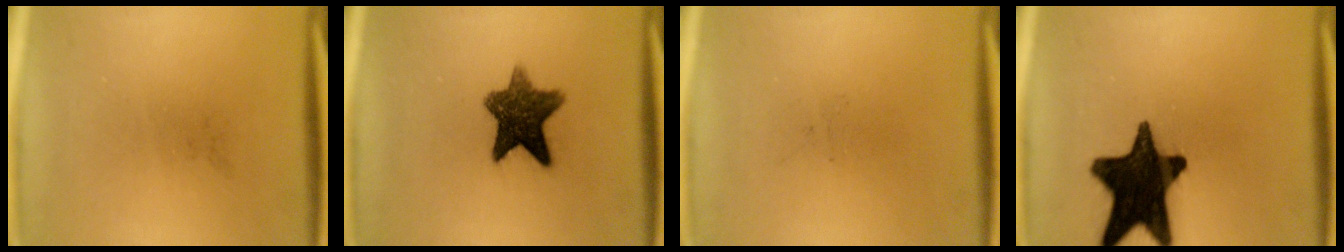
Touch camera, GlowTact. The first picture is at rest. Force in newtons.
{"total": 9.9}
{"total": 0.0}
{"total": 17.7}